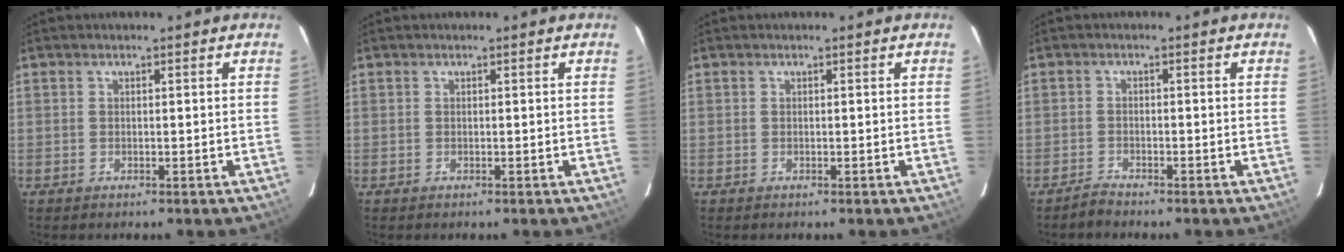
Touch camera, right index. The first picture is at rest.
{"total": 0.0}
{"total": 0.0}
{"total": 1.7, "force": [-1.7, 0.3, 0.0], "torque": [-0.006, 0.001, -0.035]}